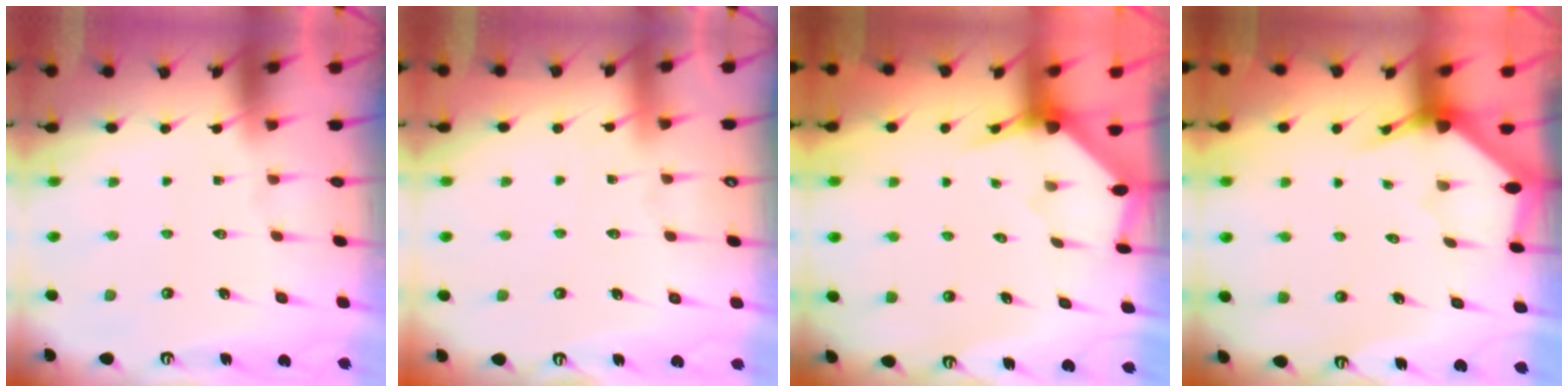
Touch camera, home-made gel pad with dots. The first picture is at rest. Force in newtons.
{"total": 2.1, "press": 2.1, "slide": 0.2}
{"total": 3.1, "press": 3.1, "slide": 0.1}
{"total": 3.1, "press": 3.1, "slide": 0.2}